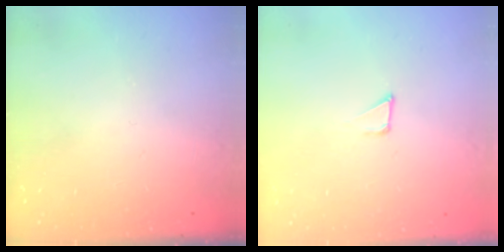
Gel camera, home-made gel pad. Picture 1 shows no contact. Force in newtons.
{"total": 1.6, "press": 1.6, "slide": 0.1}